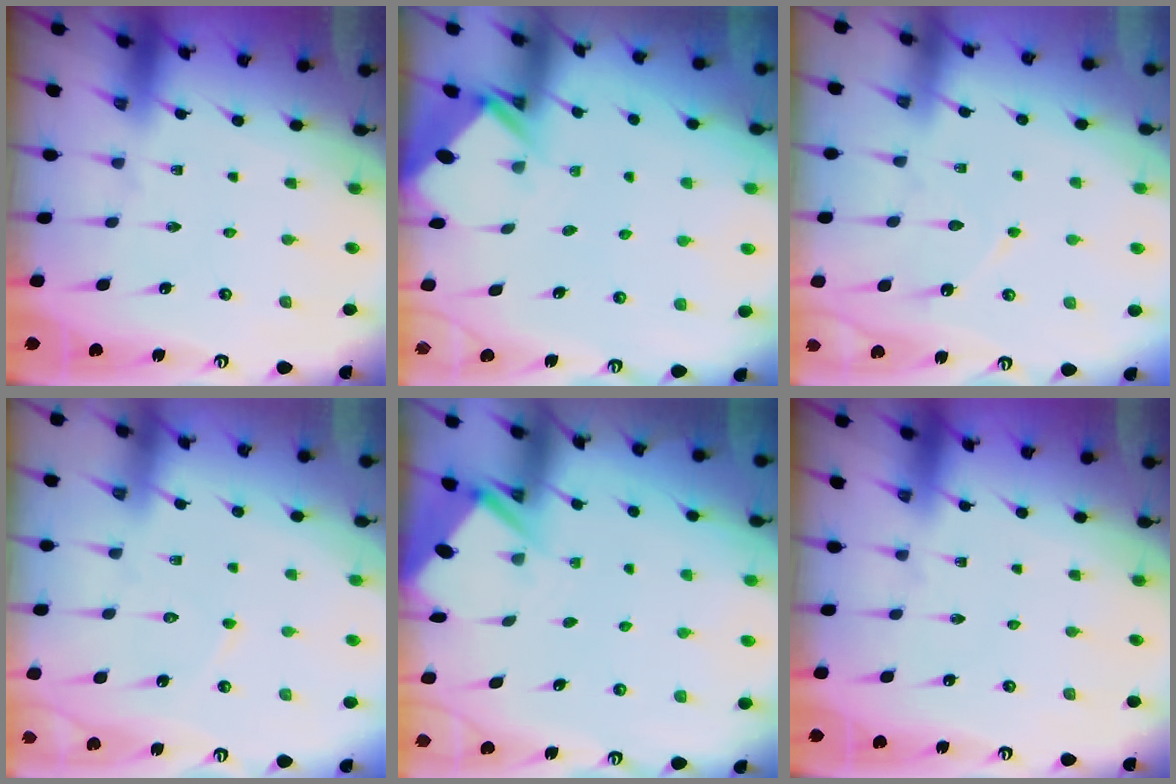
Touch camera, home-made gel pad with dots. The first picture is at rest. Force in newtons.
{"total": 2.6, "press": 2.6, "slide": 0.2}
{"total": 5.0, "press": 5.0, "slide": 0.6}
{"total": 4.6, "press": 4.6, "slide": 0.6}
{"total": 2.7, "press": 2.7, "slide": 0.3}
{"total": 0.0}